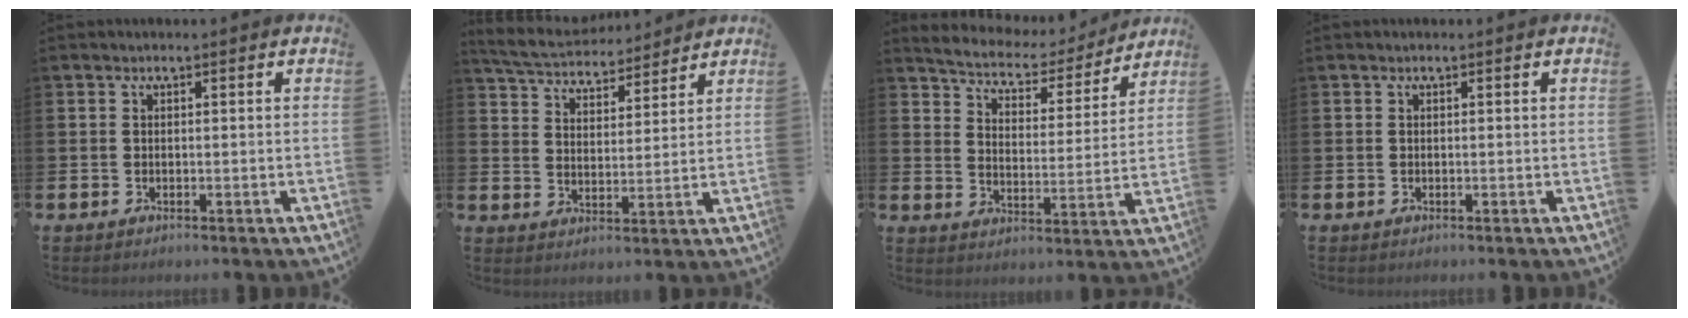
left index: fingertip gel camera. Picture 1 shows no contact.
{"total": 5.9, "force": [5.7, 1.1, 0.7], "torque": [-0.045, -0.032, 0.103]}
{"total": 5.3, "force": [5.1, 1.3, 0.8], "torque": [-0.047, -0.041, 0.083]}
{"total": 0.0}